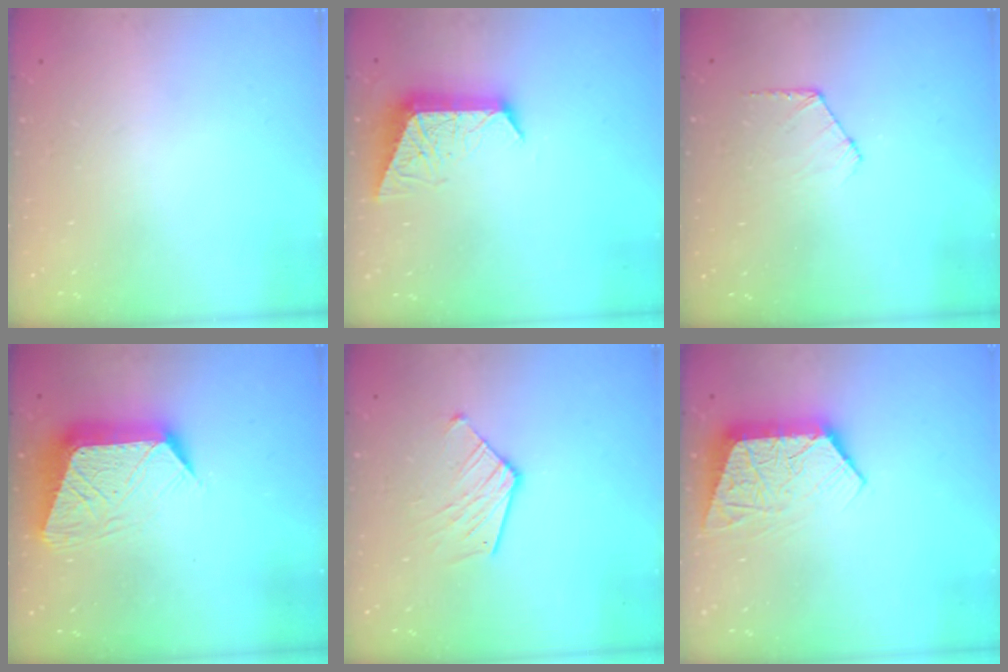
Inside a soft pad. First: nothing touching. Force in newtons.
{"total": 11.7, "press": 11.7, "slide": 0.9}
{"total": 5.2, "press": 5.2, "slide": 0.4}
{"total": 13.1, "press": 13.1, "slide": 1.2}
{"total": 9.7, "press": 9.7, "slide": 0.8}
{"total": 10.4, "press": 10.3, "slide": 0.9}